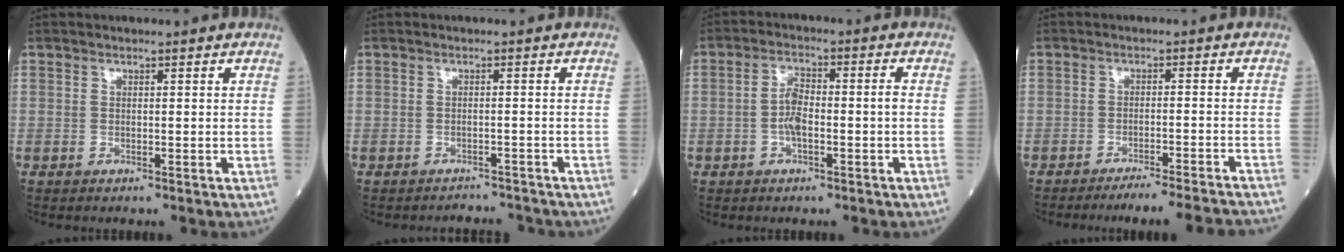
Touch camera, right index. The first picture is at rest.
{"total": 3.8, "force": [-3.7, 0.9, -0.3], "torque": [0.008, -0.001, -0.047]}
{"total": 4.9, "force": [-1.1, 1.4, 4.6], "torque": [-0.099, 0.013, -0.023]}
{"total": 13.2, "force": [-12.4, -0.9, 4.4], "torque": [-0.031, -0.022, -0.161]}